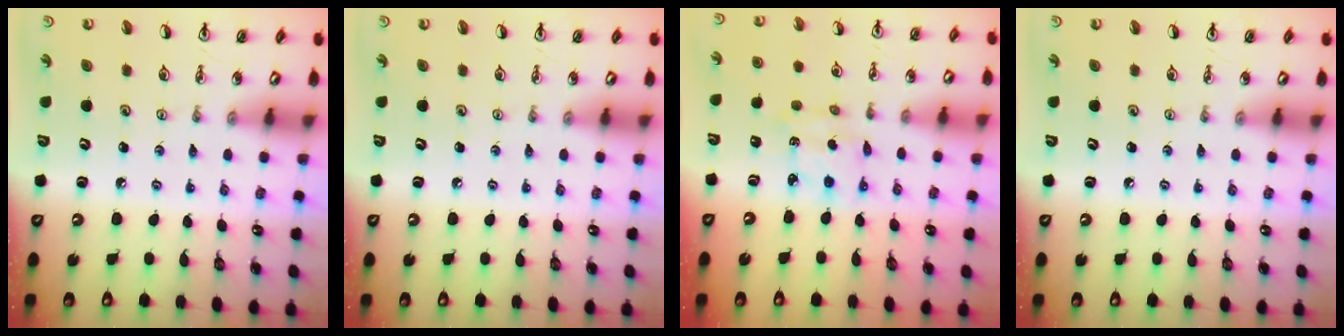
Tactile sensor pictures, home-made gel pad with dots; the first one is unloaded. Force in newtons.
{"total": 0.0}
{"total": 2.5, "press": 2.5, "slide": 0.3}
{"total": 0.0}